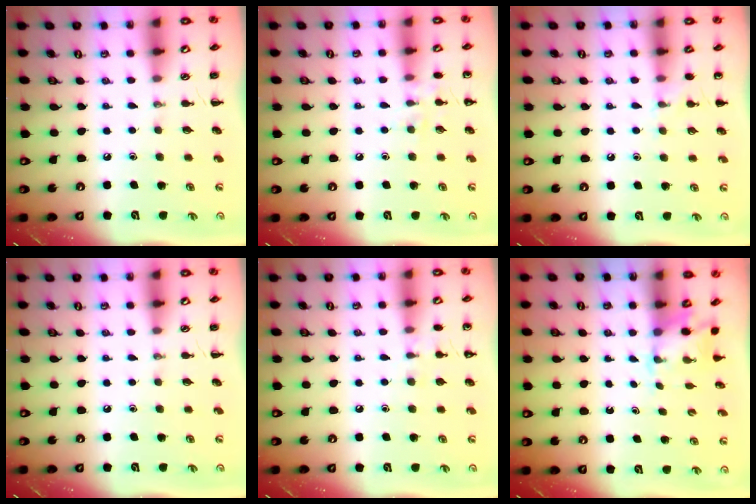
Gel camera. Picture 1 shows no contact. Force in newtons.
{"total": 7.2, "press": 7.0, "slide": 1.6}
{"total": 6.5, "press": 6.1, "slide": 2.2}
{"total": 0.0}
{"total": 5.8, "press": 5.6, "slide": 1.7}
{"total": 1.7, "press": 1.5, "slide": 0.6}